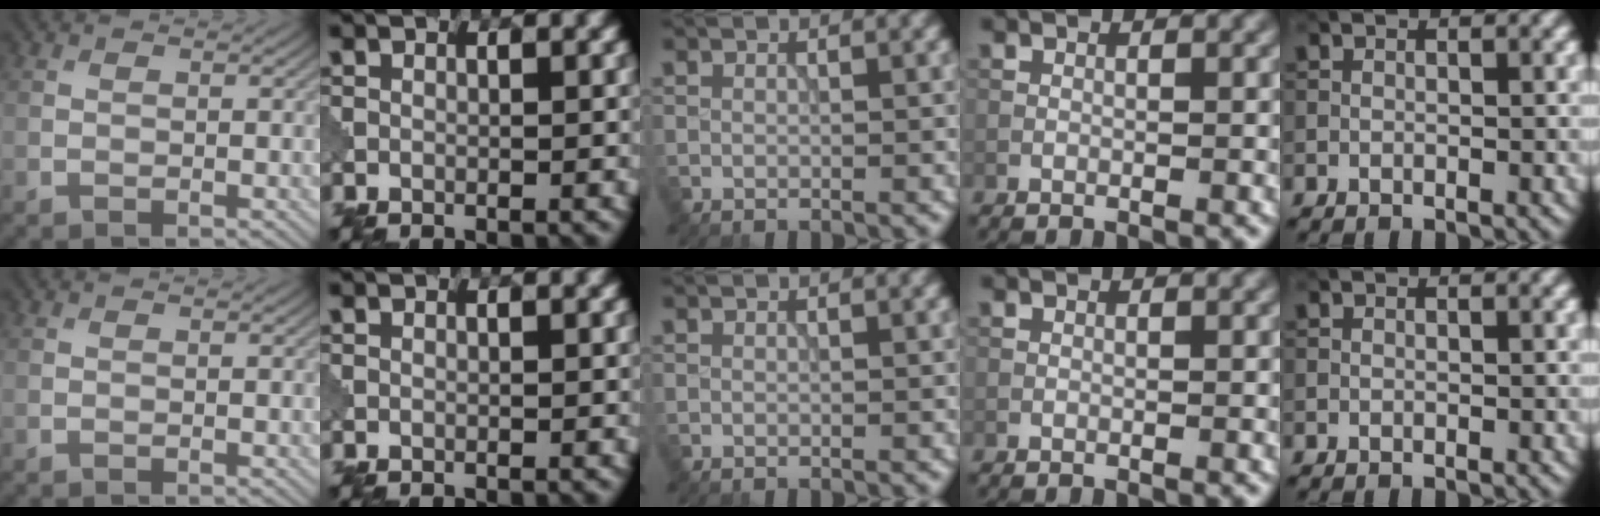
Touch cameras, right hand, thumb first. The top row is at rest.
{}